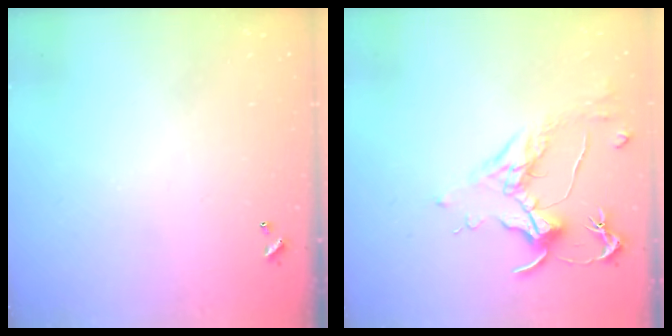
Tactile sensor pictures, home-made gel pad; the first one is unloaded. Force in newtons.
{"total": 1.8, "press": 1.6, "slide": 0.9}